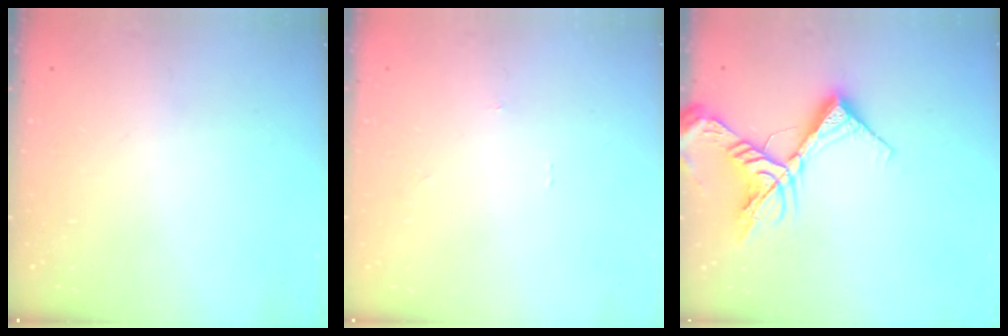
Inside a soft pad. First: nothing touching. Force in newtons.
{"total": 0.0}
{"total": 15.3, "press": 15.2, "slide": 1.1}